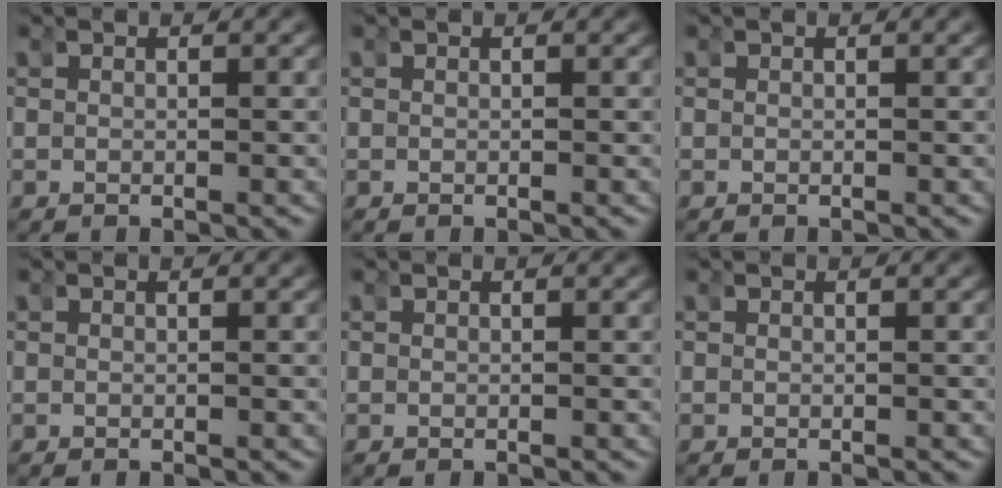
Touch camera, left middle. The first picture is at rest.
{"total": 0.0}
{"total": 0.0}
{"total": 0.0}
{"total": 0.0}
{"total": 0.0}